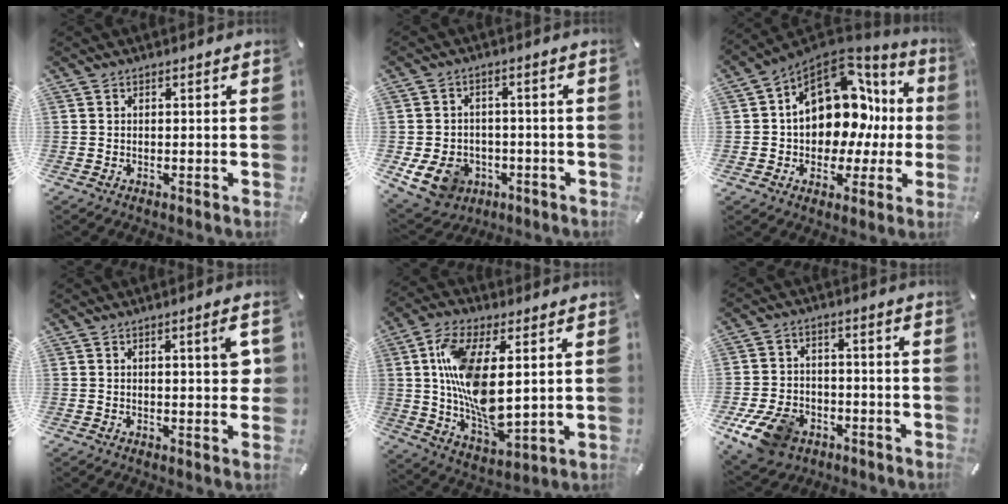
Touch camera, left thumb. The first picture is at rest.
{"total": 9.4, "force": [-3.5, 7.8, 4.0], "torque": [-0.095, 0.020, -0.061]}
{"total": 16.4, "force": [4.2, 11.6, 10.8], "torque": [-0.164, -0.032, 0.073]}
{"total": 5.1, "force": [1.2, 1.5, 4.7], "torque": [-0.064, -0.004, 0.015]}
{"total": 16.1, "force": [3.2, 8.0, 13.6], "torque": [-0.279, -0.016, 0.059]}
{"total": 11.7, "force": [-5.9, 8.1, 6.1], "torque": [-0.126, 0.032, -0.106]}